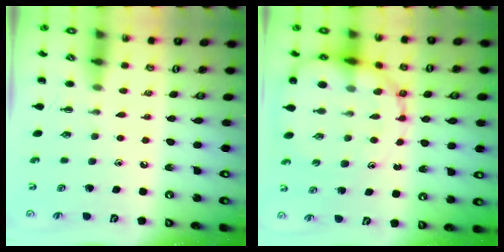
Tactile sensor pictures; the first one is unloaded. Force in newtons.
{"total": 15.9, "press": 15.5, "slide": 3.5}